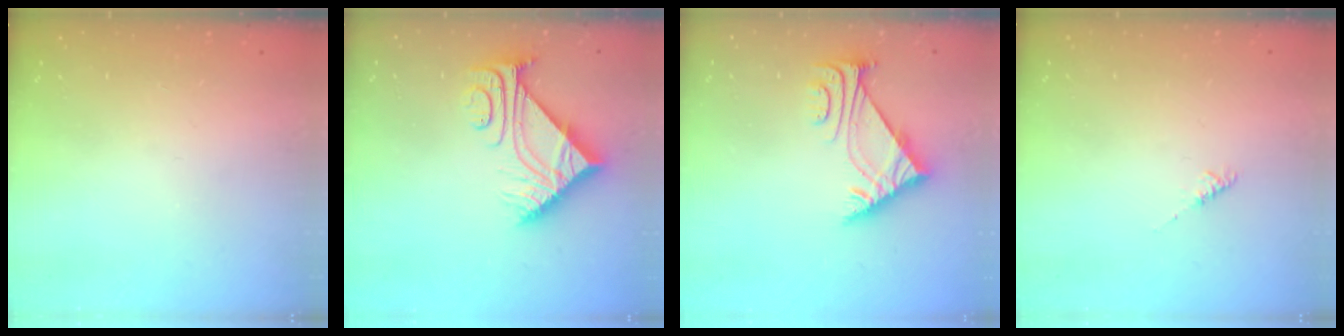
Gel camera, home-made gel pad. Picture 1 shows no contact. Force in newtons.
{"total": 9.0, "press": 8.9, "slide": 1.0}
{"total": 6.2, "press": 6.1, "slide": 1.1}
{"total": 2.0, "press": 1.9, "slide": 0.4}